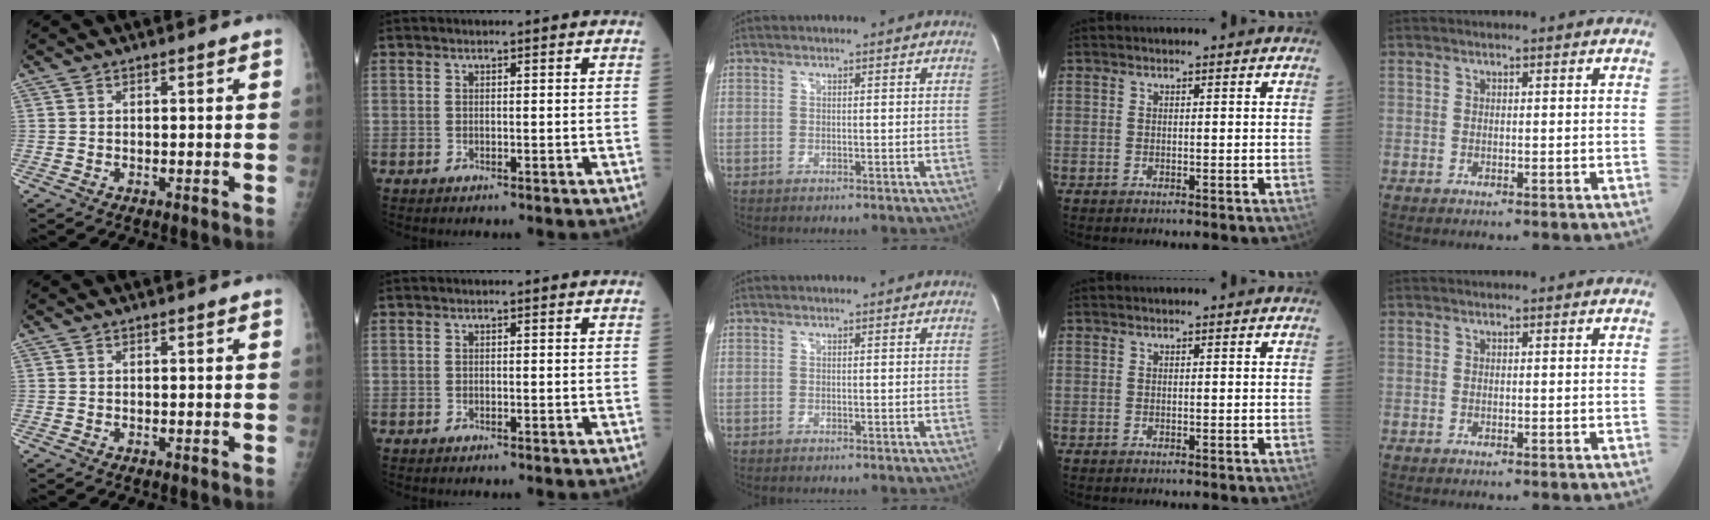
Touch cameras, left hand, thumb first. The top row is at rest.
{}